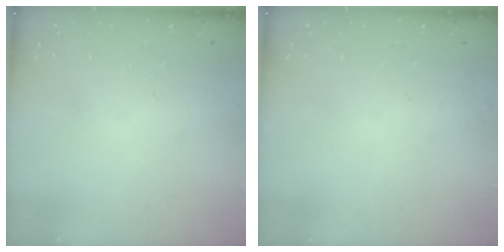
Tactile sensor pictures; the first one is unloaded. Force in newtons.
{"total": 0.0}